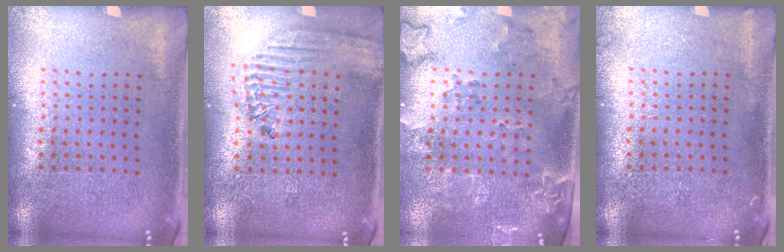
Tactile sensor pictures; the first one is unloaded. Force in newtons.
{"total": 1.8, "press": 1.7, "slide": 0.7}
{"total": 1.9, "press": 1.7, "slide": 1.0}
{"total": 0.6, "press": 0.5, "slide": 0.1}